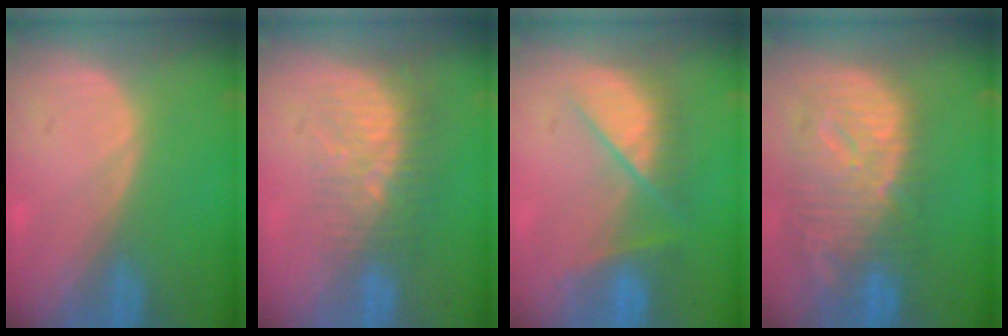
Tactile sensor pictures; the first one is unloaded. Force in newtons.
{"total": 9.0, "press": 7.6, "slide": 4.9}
{"total": 7.2, "press": 7.2, "slide": 0.2}
{"total": 12.5, "press": 10.8, "slide": 6.3}